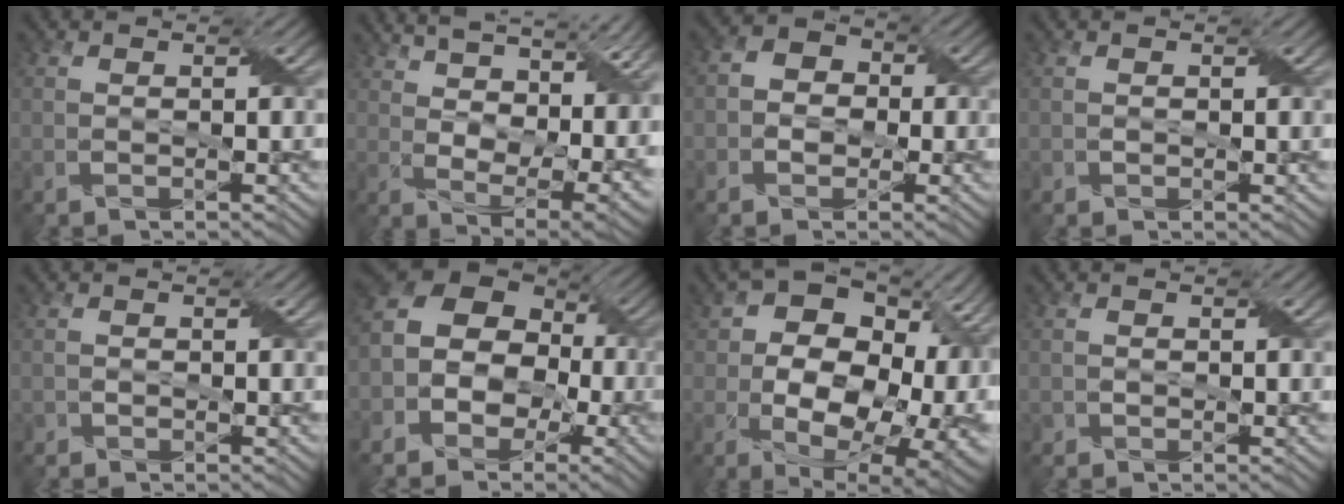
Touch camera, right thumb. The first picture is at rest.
{"total": 15.9, "force": [8.1, 7.3, 11.6], "torque": [-0.203, 0.026, 0.138]}
{"total": 3.9, "force": [-0.6, 3.5, 1.6], "torque": [-0.026, 0.010, -0.021]}
{"total": 0.8, "force": [0.1, 0.8, 0.3], "torque": [-0.009, -0.003, 0.003]}
{"total": 0.9, "force": [-0.2, 0.8, 0.2], "torque": [-0.006, -0.004, -0.003]}
{"total": 12.7, "force": [-2.4, 10.1, 7.3], "torque": [-0.132, -0.008, -0.058]}
{"total": 19.6, "force": [1.8, 13.0, 14.6], "torque": [-0.210, -0.008, 0.073]}
{"total": 0.9, "force": [0.1, 0.9, 0.3], "torque": [-0.009, -0.003, 0.002]}